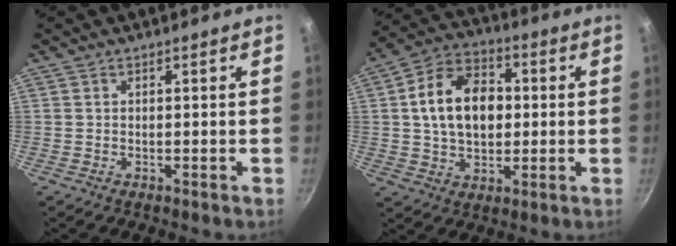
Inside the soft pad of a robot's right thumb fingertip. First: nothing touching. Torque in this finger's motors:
{"motor_torque": [-0.40, 0.95, 0.54, 0.24, 0.13]}